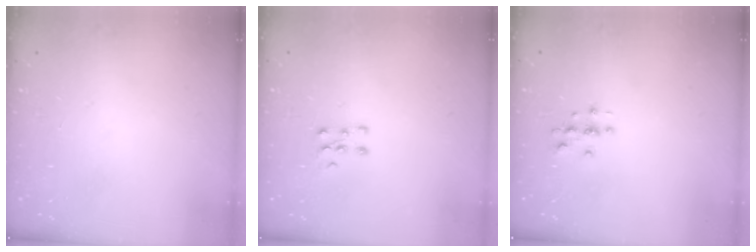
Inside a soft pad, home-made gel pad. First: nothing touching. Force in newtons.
{"total": 5.0, "press": 5.0, "slide": 0.6}
{"total": 2.9, "press": 2.9, "slide": 0.3}